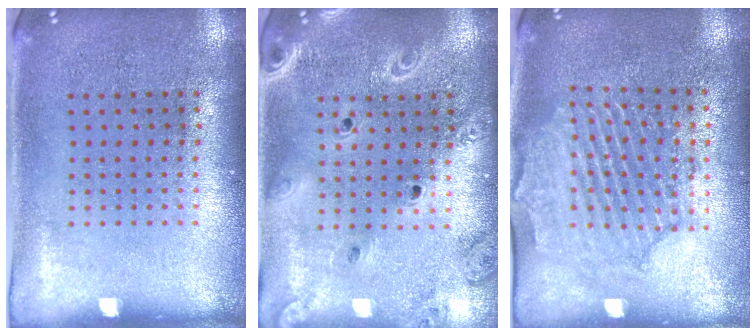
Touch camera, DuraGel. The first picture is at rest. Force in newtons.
{"total": 2.1, "press": 1.9, "slide": 0.8}
{"total": 2.0, "press": 1.9, "slide": 0.5}